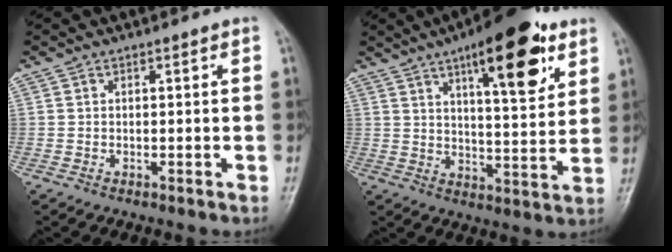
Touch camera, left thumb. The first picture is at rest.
{"total": 17.3, "force": [9.0, 5.6, 13.6], "torque": [-0.166, -0.035, 0.133]}